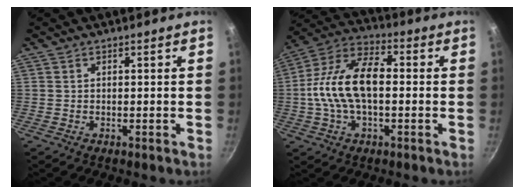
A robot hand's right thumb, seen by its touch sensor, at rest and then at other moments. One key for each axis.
{"total": 15.5, "fx": -0.5, "fy": 8.5, "fz": 12.9, "tx": -0.229, "ty": 0.041, "tz": -0.026}